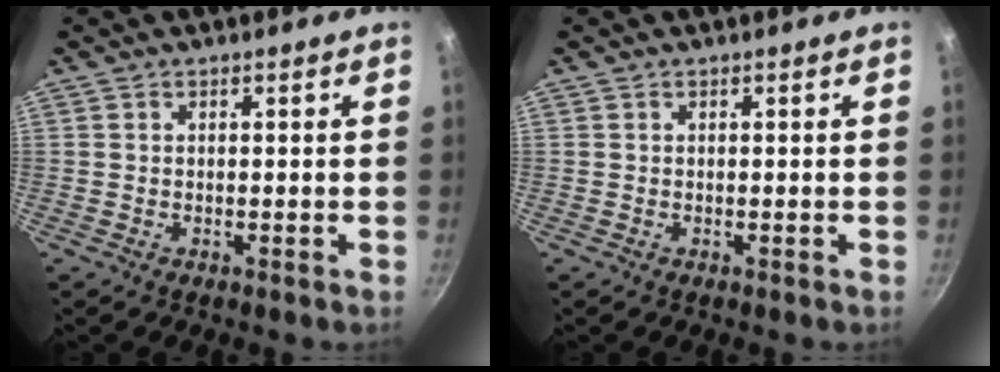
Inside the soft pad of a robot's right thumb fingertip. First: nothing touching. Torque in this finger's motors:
{"motor_torque": [-0.17, 0.15, 0.00, -0.07, 0.01]}